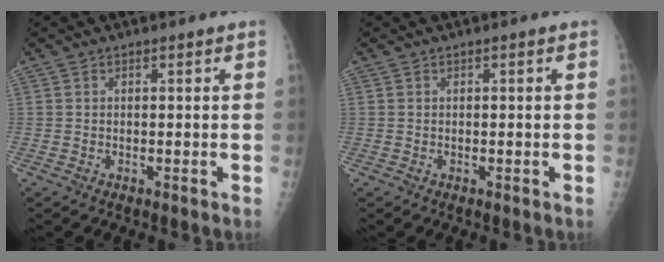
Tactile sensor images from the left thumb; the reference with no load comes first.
{"total": 0.0}